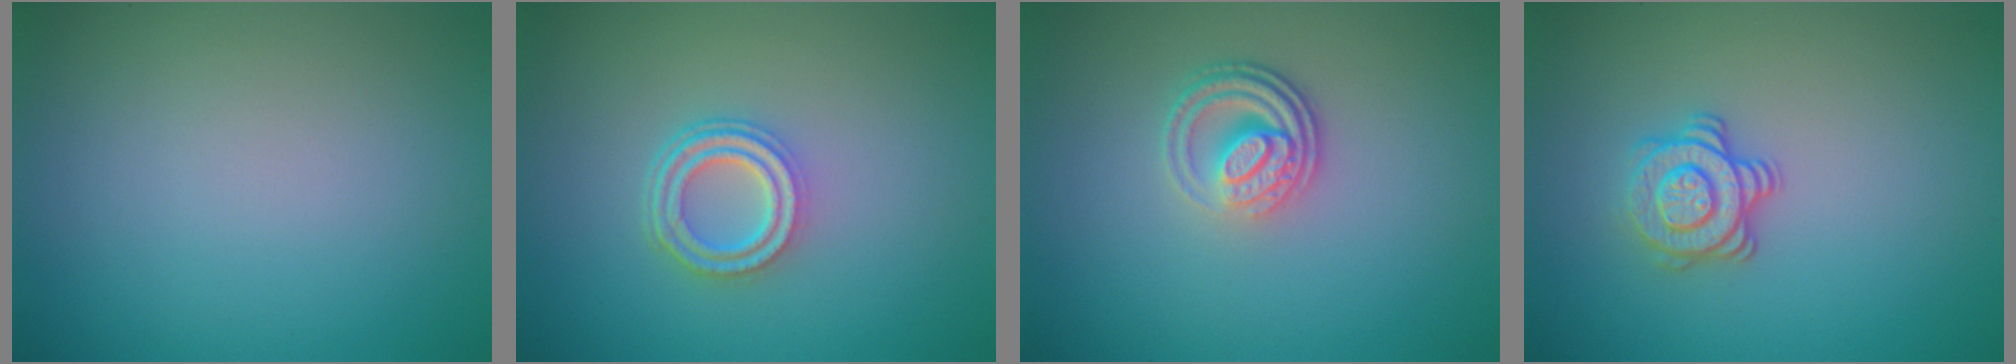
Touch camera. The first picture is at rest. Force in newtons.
{"total": 3.5, "press": 2.7, "slide": 2.3}
{"total": 3.6, "press": 2.7, "slide": 2.4}
{"total": 3.0, "press": 2.7, "slide": 1.3}